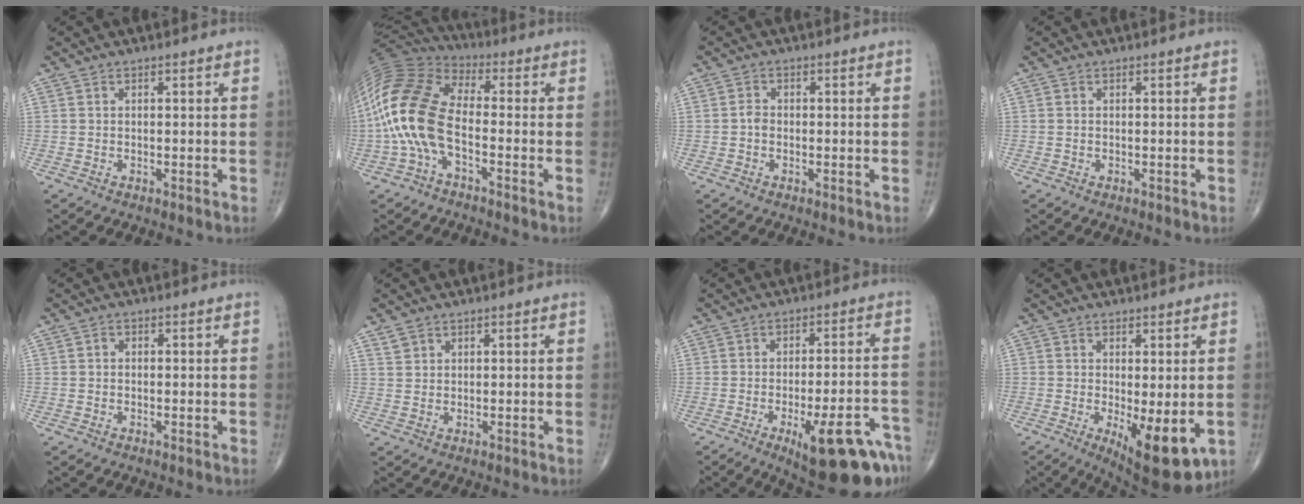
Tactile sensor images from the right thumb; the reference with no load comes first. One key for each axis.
{"total": 15.9, "fx": -3.3, "fy": 8.2, "fz": 13.3, "tx": -0.288, "ty": 0.043, "tz": -0.076}
{"total": 1.6, "fx": -0.4, "fy": 1.2, "fz": 1.0, "tx": -0.011, "ty": 0.004, "tz": -0.011}
{"total": 0.0}
{"total": 0.8, "fx": -0.1, "fy": 0.7, "fz": 0.4, "tx": -0.002, "ty": 0.002, "tz": -0.006}
{"total": 1.9, "fx": 1.3, "fy": 1.3, "fz": 0.4, "tx": 0.000, "ty": -0.003, "tz": 0.023}
{"total": 17.0, "fx": -9.2, "fy": 4.7, "fz": 13.5, "tx": -0.130, "ty": 0.043, "tz": -0.117}
{"total": 10.9, "fx": -2.6, "fy": 3.8, "fz": 9.9, "tx": -0.138, "ty": -0.026, "tz": -0.026}